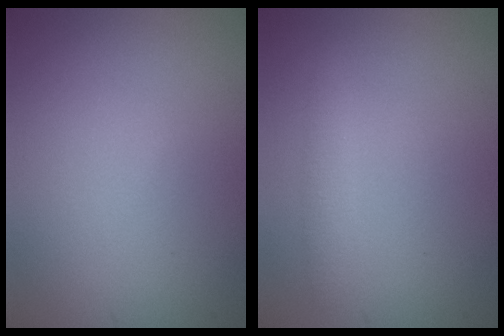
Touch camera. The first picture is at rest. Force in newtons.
{"total": 1.4, "press": 1.4, "slide": 0.0}